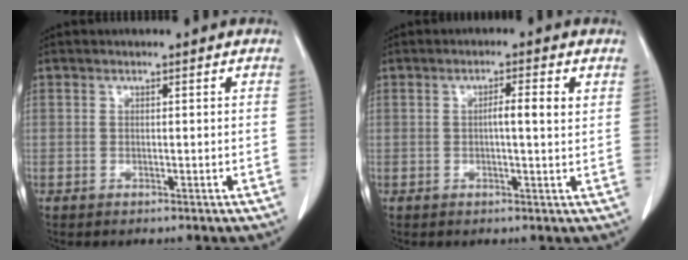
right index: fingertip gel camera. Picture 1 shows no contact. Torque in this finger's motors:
{"motor_torque": [0.25, 0.25, 0.11, 0.06]}